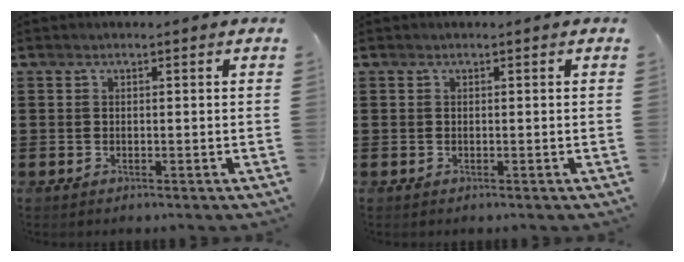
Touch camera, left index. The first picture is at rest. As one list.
[{"total": 0.0}]